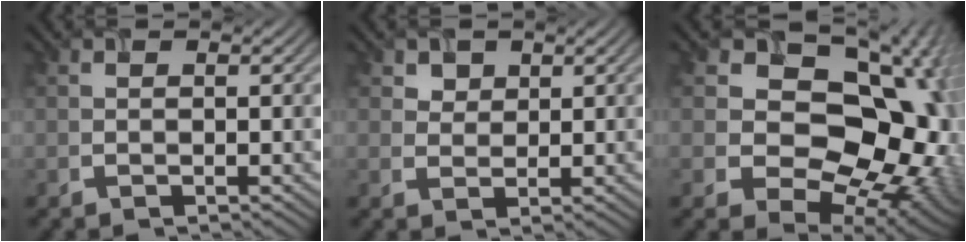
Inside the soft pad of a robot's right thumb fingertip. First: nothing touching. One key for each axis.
{"total": 1.8, "fx": 1.3, "fy": 1.3, "fz": -0.2, "tx": 0.001, "ty": -0.006, "tz": 0.032}
{"total": 18.2, "fx": 0.0, "fy": 14.5, "fz": 11.1, "tx": -0.155, "ty": -0.009, "tz": 0.027}